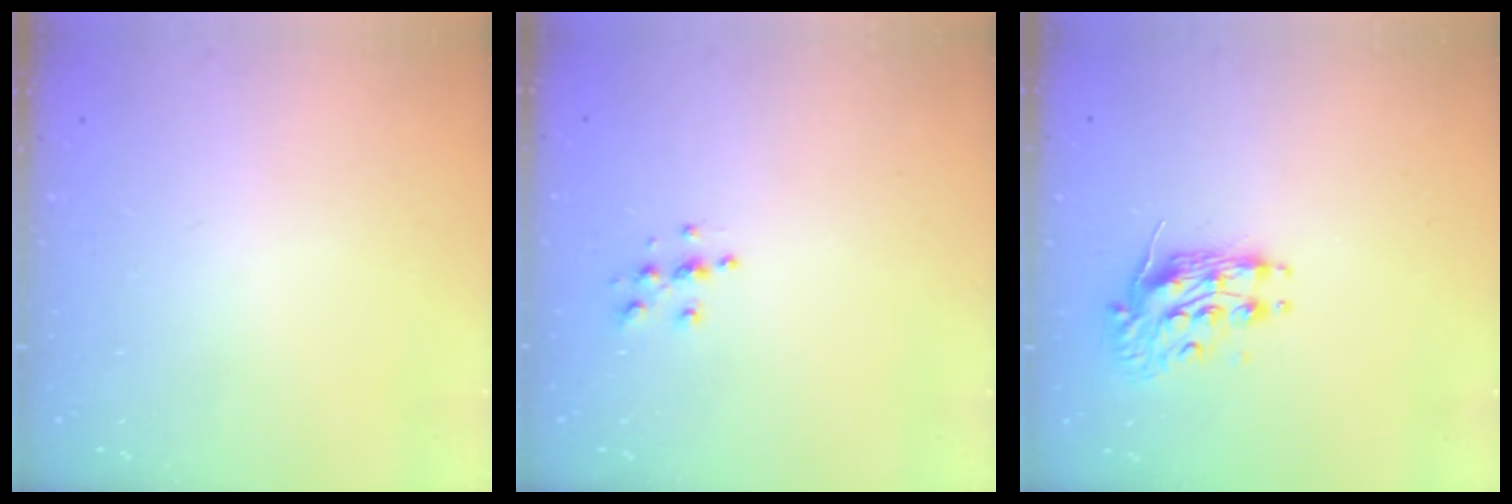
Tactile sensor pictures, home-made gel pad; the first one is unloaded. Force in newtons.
{"total": 5.0, "press": 5.0, "slide": 0.4}
{"total": 9.8, "press": 9.7, "slide": 0.8}